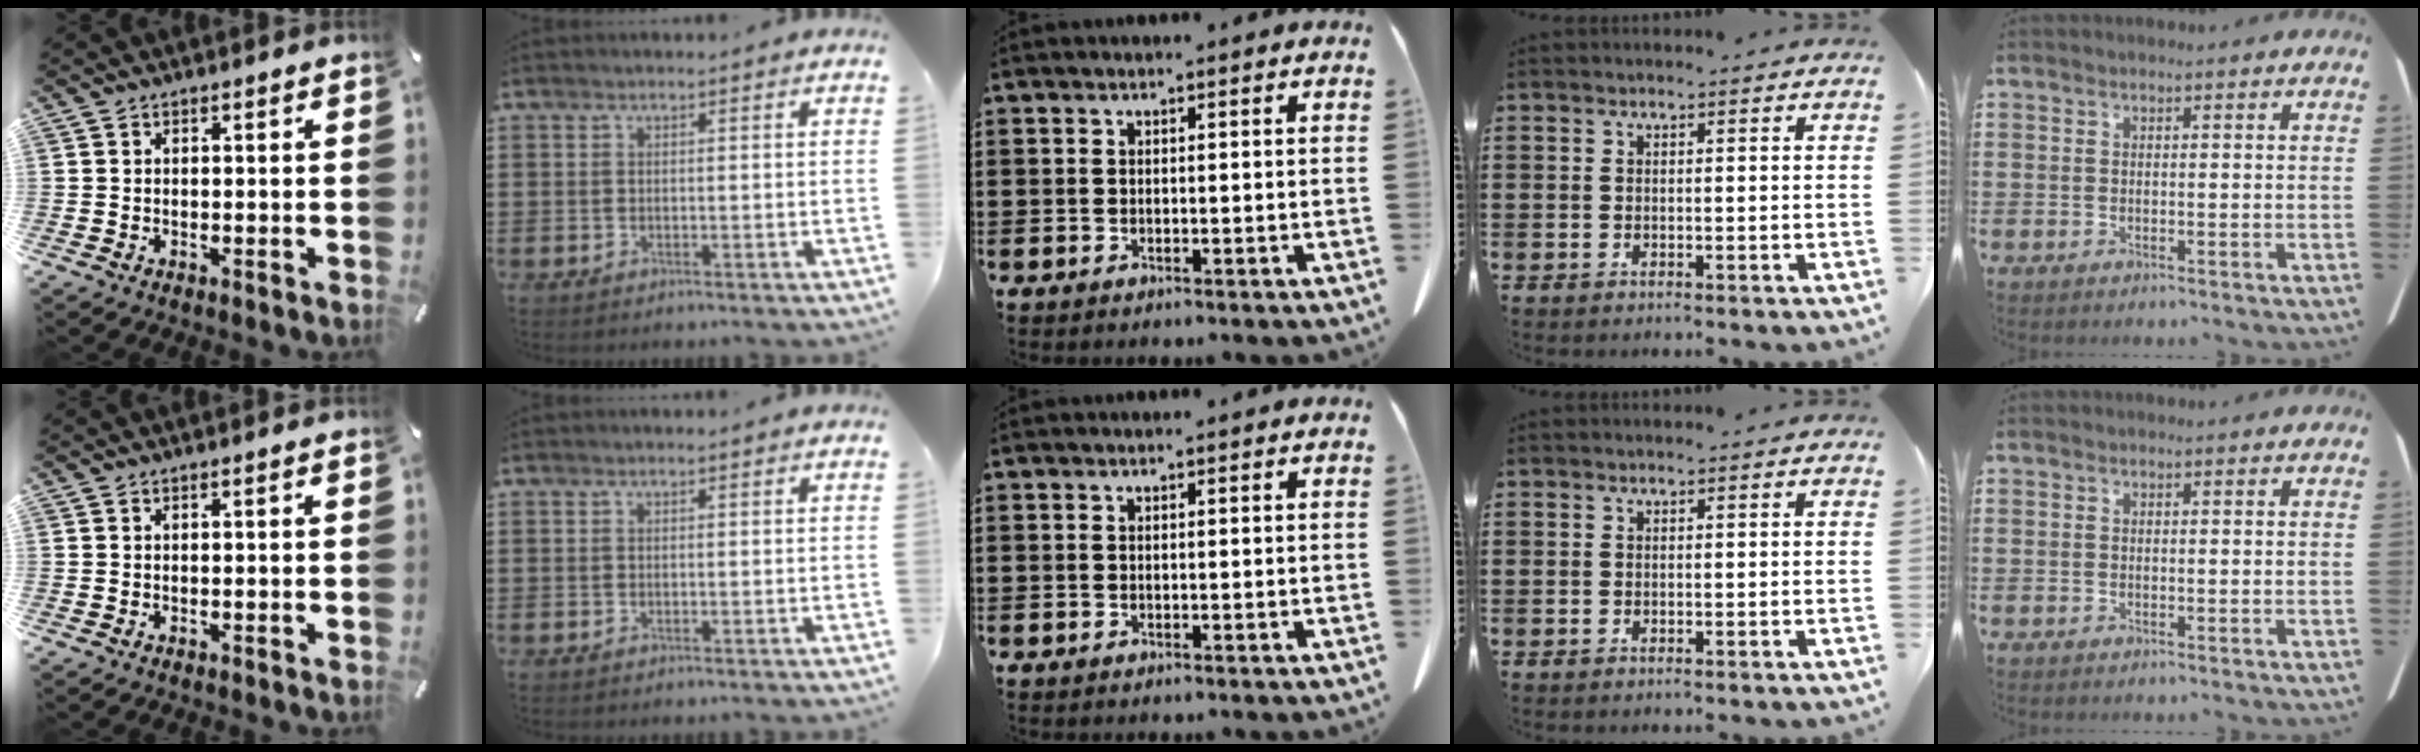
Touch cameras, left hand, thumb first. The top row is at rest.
{}